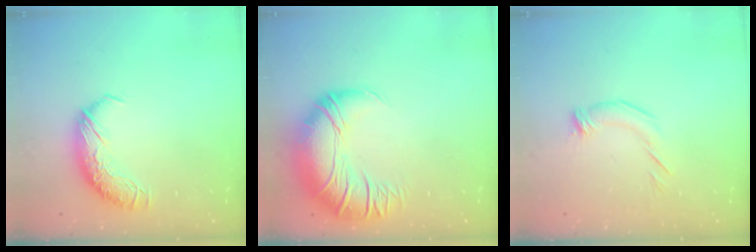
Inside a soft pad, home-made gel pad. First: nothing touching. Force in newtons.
{"total": 7.1, "press": 6.0, "slide": 3.9}
{"total": 2.8, "press": 2.7, "slide": 0.8}